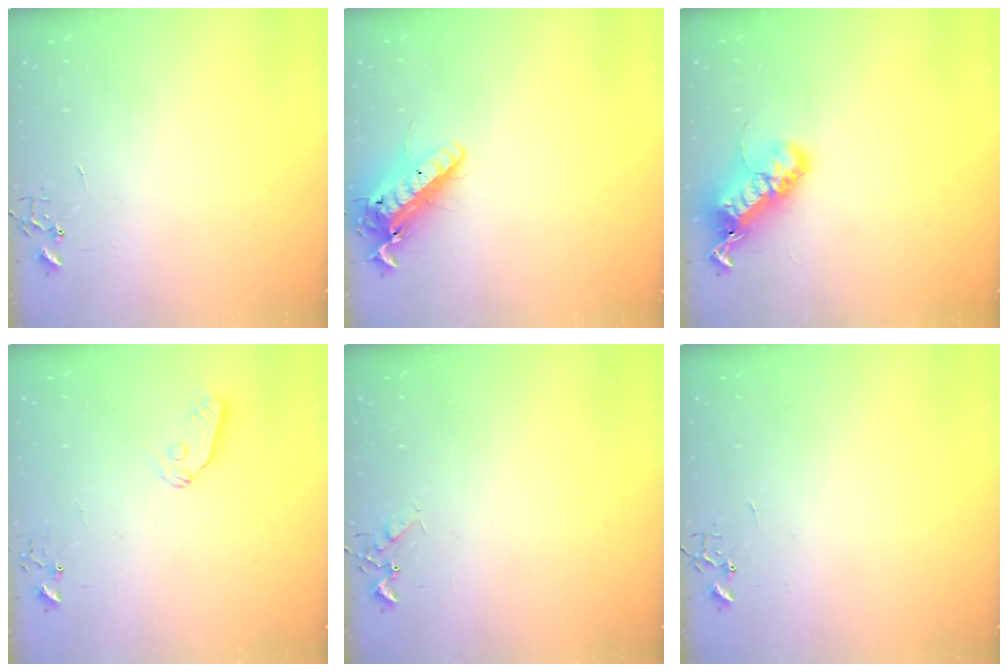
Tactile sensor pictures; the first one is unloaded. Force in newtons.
{"total": 15.6, "press": 15.4, "slide": 2.8}
{"total": 21.0, "press": 21.0, "slide": 0.4}
{"total": 6.5, "press": 6.5, "slide": 0.2}
{"total": 6.1, "press": 6.0, "slide": 0.8}
{"total": 0.0}